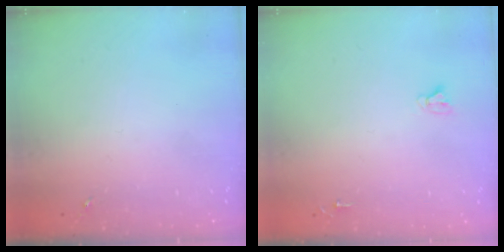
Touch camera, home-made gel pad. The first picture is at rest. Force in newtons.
{"total": 2.7, "press": 2.7, "slide": 0.2}